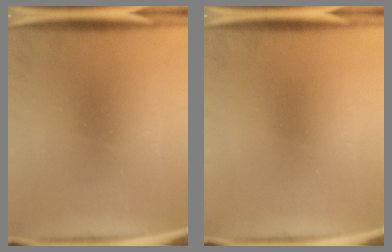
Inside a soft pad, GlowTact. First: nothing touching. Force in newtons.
{"total": 0.0}